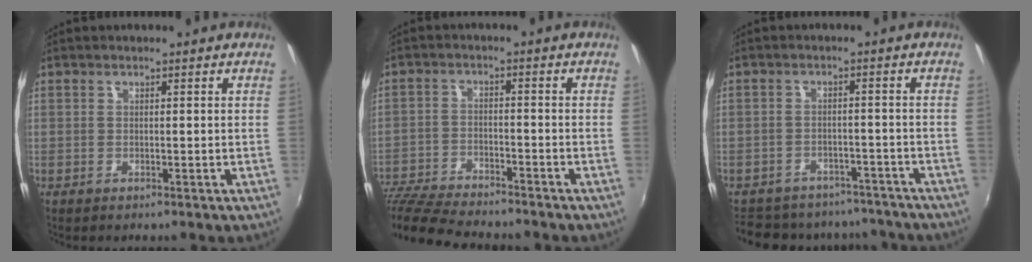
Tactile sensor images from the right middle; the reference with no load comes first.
{"total": 13.8, "force": [-12.3, 2.1, 5.7], "torque": [-0.138, -0.024, -0.218]}
{"total": 17.7, "force": [-15.2, 7.3, 5.6], "torque": [-0.127, 0.022, -0.191]}